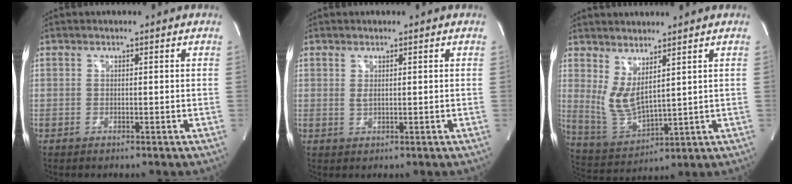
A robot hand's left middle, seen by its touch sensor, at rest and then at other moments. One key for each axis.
{"total": 0.9, "fx": 0.3, "fy": 0.3, "fz": 0.8, "tx": -0.019, "ty": -0.003, "tz": 0.010}
{"total": 6.8, "fx": 3.0, "fy": 2.0, "fz": 5.7, "tx": -0.132, "ty": -0.018, "tz": 0.080}